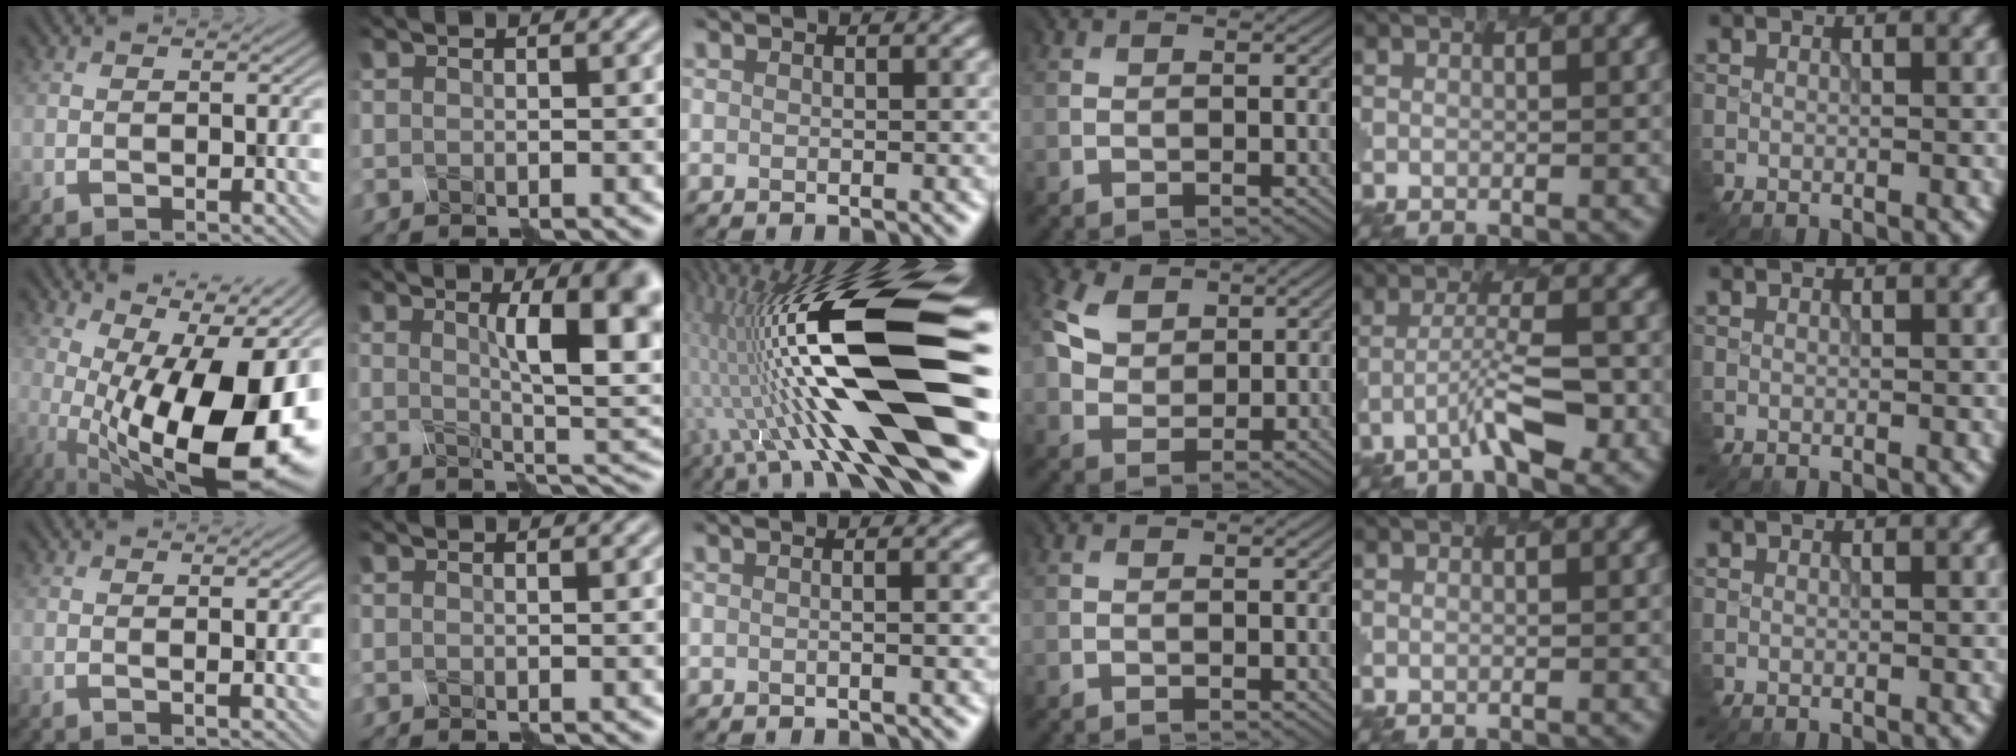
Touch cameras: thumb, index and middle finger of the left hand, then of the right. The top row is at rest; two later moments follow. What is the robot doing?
{"motion": "disassemble", "object": "hinged jar"}